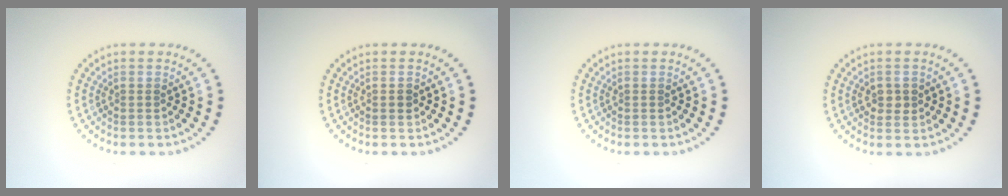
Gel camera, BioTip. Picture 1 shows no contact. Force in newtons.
{"total": 0.9, "press": 0.9, "slide": 0.2}
{"total": 0.0}
{"total": 1.6, "press": 1.6, "slide": 0.2}